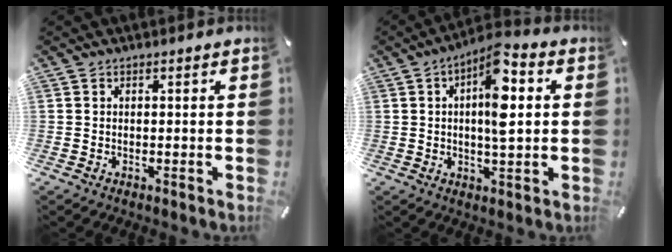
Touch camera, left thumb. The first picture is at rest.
{"total": 10.6, "force": [2.2, 3.7, 9.7], "torque": [-0.164, -0.003, 0.032]}